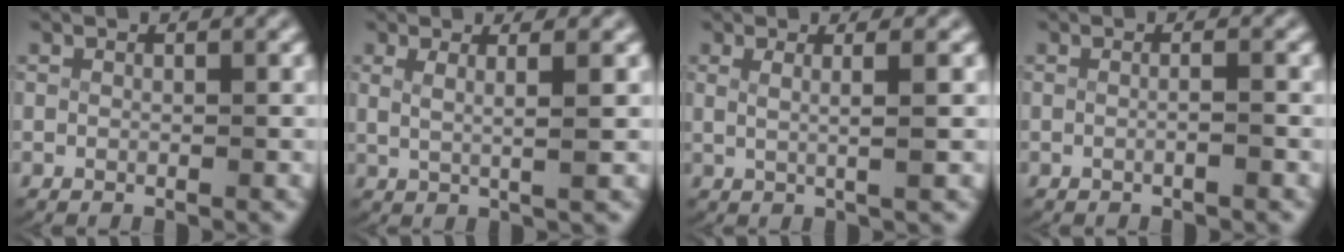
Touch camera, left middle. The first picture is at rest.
{"total": 2.6, "force": [1.1, 0.2, 2.3], "torque": [-0.044, -0.005, 0.027]}
{"total": 2.3, "force": [0.8, 0.0, 2.1], "torque": [-0.040, -0.004, 0.018]}
{"total": 0.9, "force": [-0.5, -0.2, 0.7], "torque": [-0.012, -0.002, -0.010]}